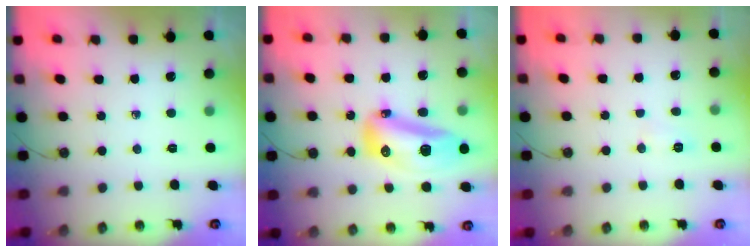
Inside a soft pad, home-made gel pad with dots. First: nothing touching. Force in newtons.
{"total": 15.6, "press": 15.4, "slide": 2.1}
{"total": 5.5, "press": 5.4, "slide": 0.6}